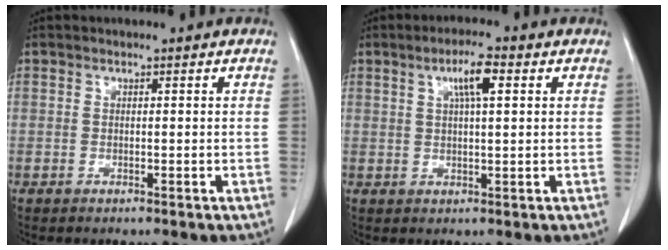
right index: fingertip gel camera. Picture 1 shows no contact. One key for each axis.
{"total": 4.9, "fx": 1.9, "fy": 0.6, "fz": 4.5, "tx": -0.082, "ty": 0.006, "tz": 0.033}